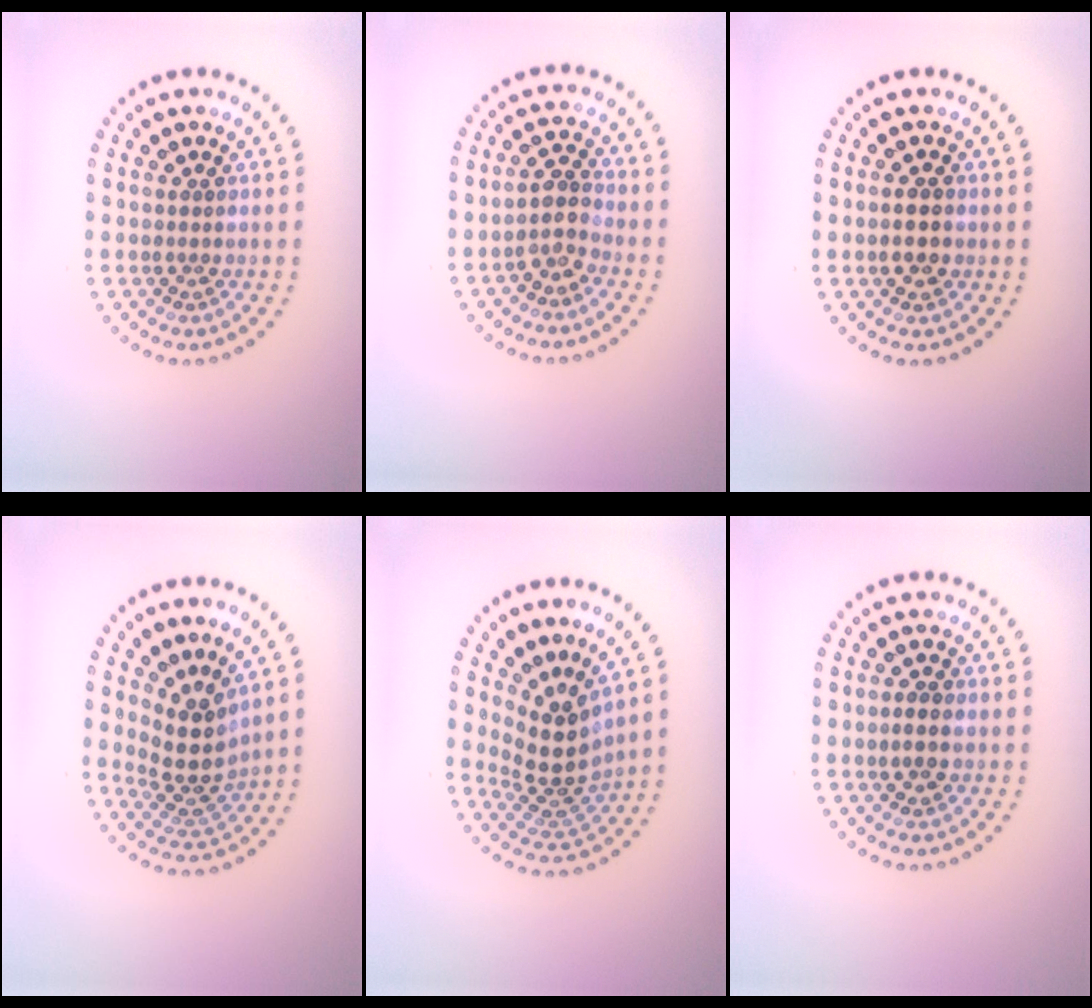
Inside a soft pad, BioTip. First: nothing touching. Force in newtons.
{"total": 2.2, "press": 1.9, "slide": 1.1}
{"total": 1.9, "press": 1.9, "slide": 0.2}
{"total": 3.9, "press": 2.7, "slide": 2.7}
{"total": 4.3, "press": 3.1, "slide": 3.0}
{"total": 1.3, "press": 1.3, "slide": 0.0}